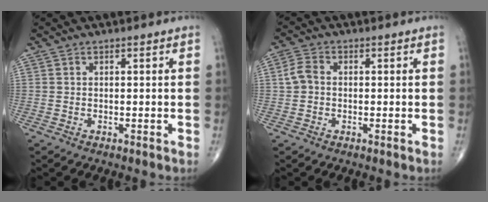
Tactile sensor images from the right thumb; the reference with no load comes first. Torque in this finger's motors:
{"motor_torque": [-0.35, 0.35, 0.48, 0.05, 0.02]}